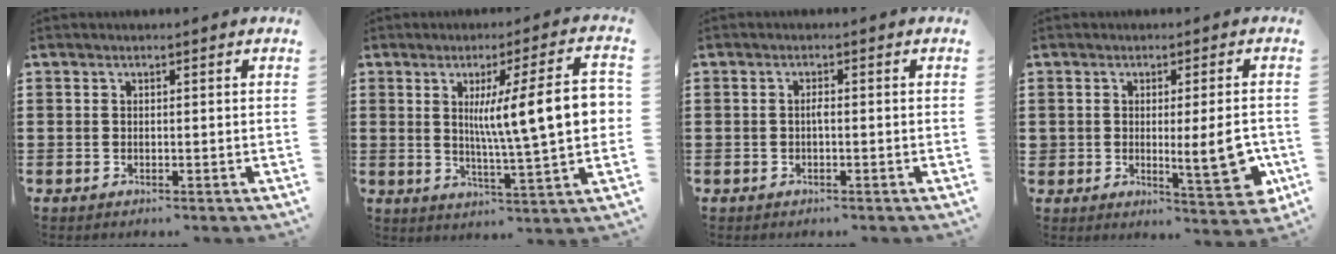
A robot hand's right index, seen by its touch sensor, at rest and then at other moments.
{"total": 13.2, "force": [1.8, 1.8, 13.0], "torque": [-0.207, -0.003, 0.025]}
{"total": 1.1, "force": [-0.3, 0.1, 1.1], "torque": [-0.022, -0.001, -0.005]}
{"total": 7.9, "force": [-1.1, 2.2, 7.5], "torque": [-0.106, -0.016, -0.017]}